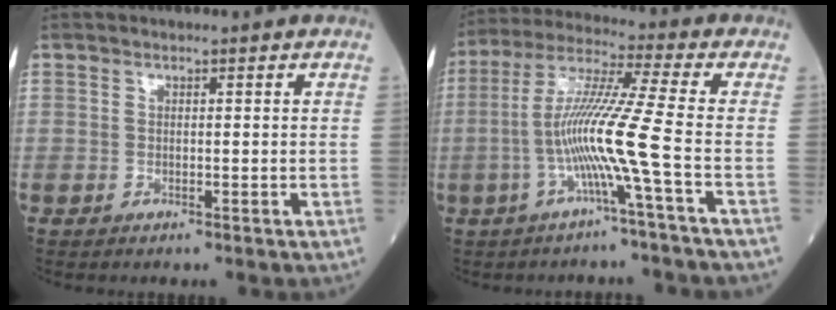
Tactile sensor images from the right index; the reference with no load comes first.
{"total": 10.8, "force": [-3.1, -2.2, 10.1], "torque": [-0.205, 0.007, -0.062]}